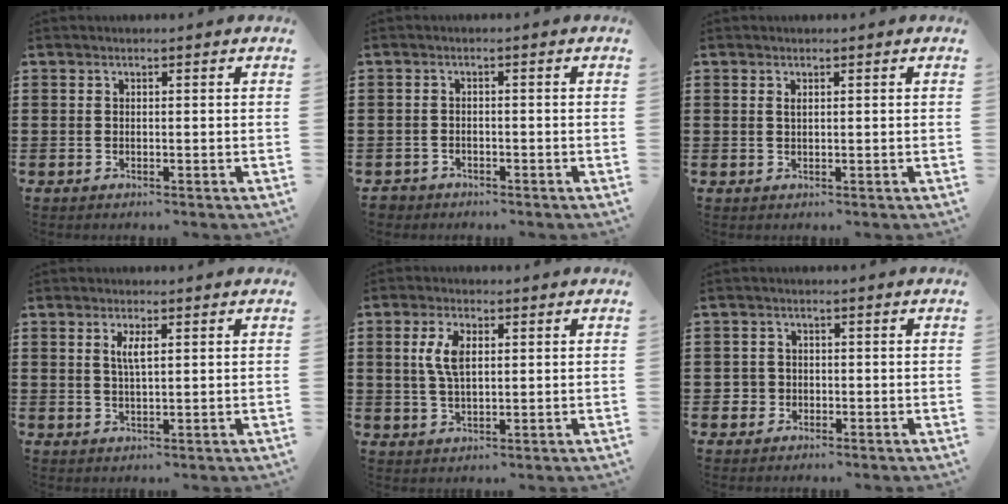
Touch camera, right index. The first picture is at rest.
{"total": 1.3, "force": [-1.2, 0.5, -0.1], "torque": [-0.003, 0.002, -0.028]}
{"total": 0.7, "force": [0.3, 0.3, 0.6], "torque": [-0.013, 0.002, 0.006]}
{"total": 2.8, "force": [1.4, 2.1, 1.2], "torque": [-0.031, 0.009, 0.026]}
{"total": 5.3, "force": [1.2, 2.5, 4.6], "torque": [-0.104, 0.007, 0.017]}
{"total": 2.0, "force": [-0.8, 1.8, 0.3], "torque": [-0.012, 0.002, -0.020]}